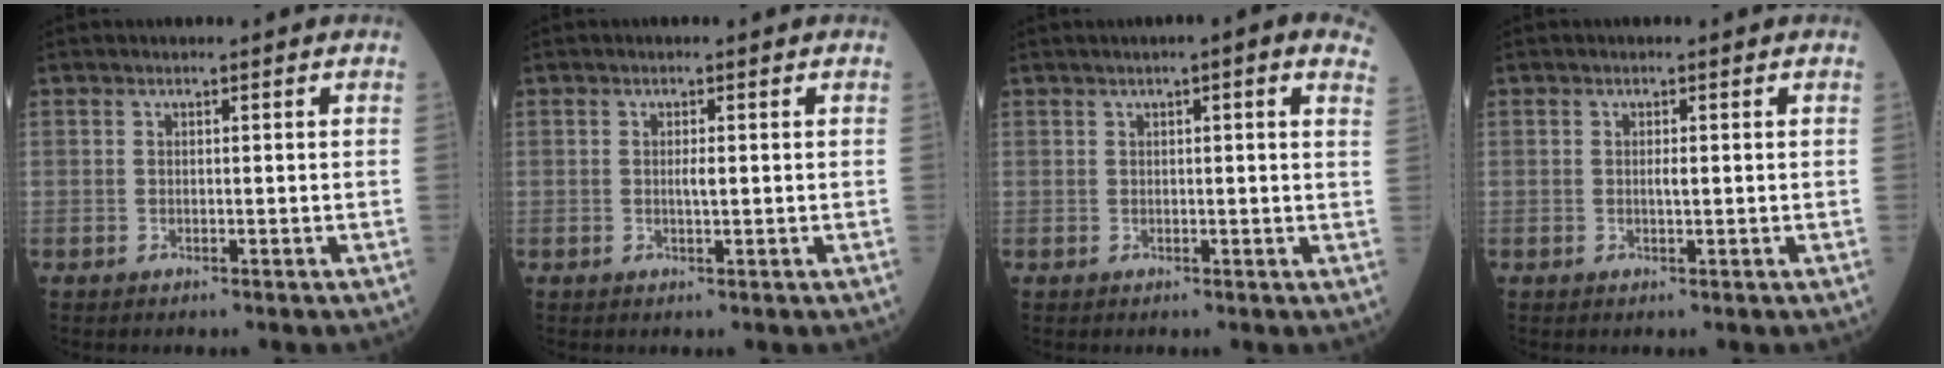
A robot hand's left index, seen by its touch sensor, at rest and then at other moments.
{"total": 1.2, "force": [0.1, 0.1, 1.2], "torque": [-0.022, -0.001, 0.001]}
{"total": 6.5, "force": [3.8, 0.8, 5.2], "torque": [-0.052, 0.018, 0.033]}
{"total": 0.9, "force": [0.1, 0.1, 0.9], "torque": [-0.017, -0.001, 0.001]}